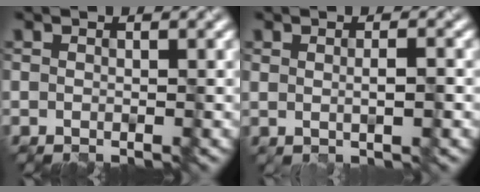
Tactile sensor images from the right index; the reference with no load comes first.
{"total": 1.2, "force": [0.3, 0.2, 1.2], "torque": [-0.017, -0.002, 0.008]}